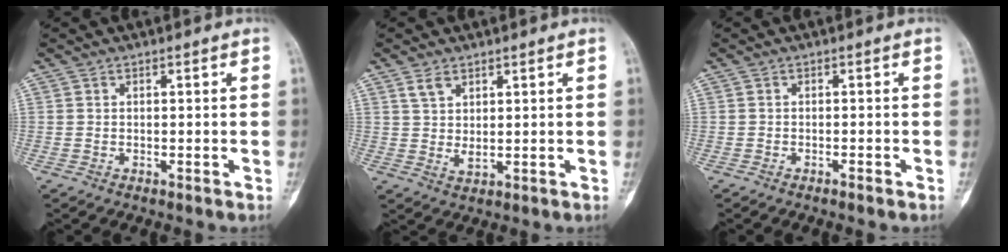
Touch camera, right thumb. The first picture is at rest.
{"total": 3.7, "force": [2.0, 2.0, 2.4], "torque": [-0.046, -0.014, 0.046]}
{"total": 0.8, "force": [-0.6, 0.1, 0.5], "torque": [-0.014, 0.004, -0.008]}